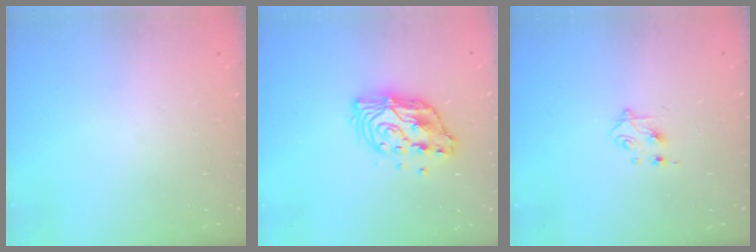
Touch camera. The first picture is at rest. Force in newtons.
{"total": 11.8, "press": 11.7, "slide": 1.0}
{"total": 4.9, "press": 4.8, "slide": 0.7}